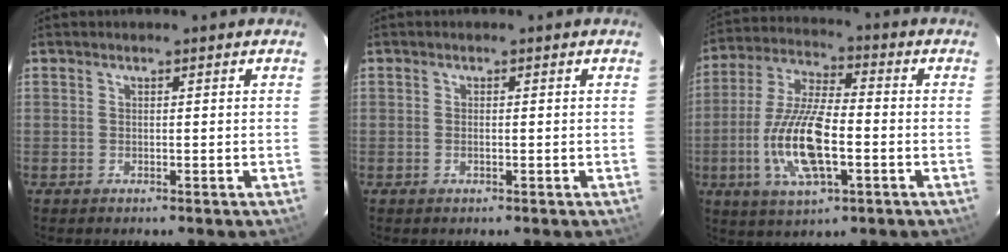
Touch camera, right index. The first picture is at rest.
{"total": 0.5, "force": [-0.2, 0.2, 0.5], "torque": [-0.010, 0.000, -0.003]}
{"total": 14.9, "force": [-3.9, 5.1, 13.4], "torque": [-0.284, -0.007, -0.074]}